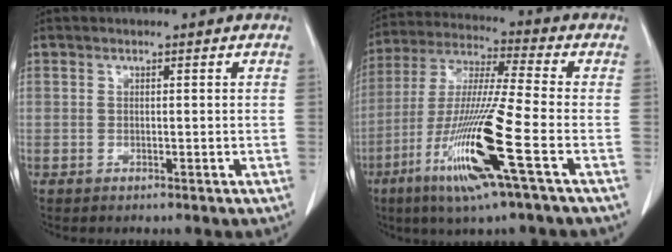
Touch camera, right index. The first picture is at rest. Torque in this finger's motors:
{"motor_torque": [2.14, 0.00, 0.55, 0.21]}